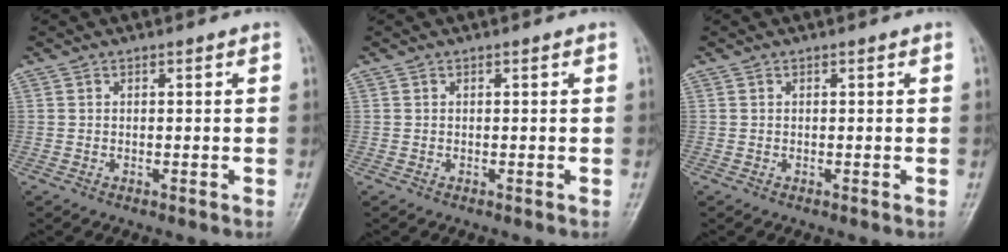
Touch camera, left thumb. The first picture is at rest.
{"total": 0.0}
{"total": 0.0}